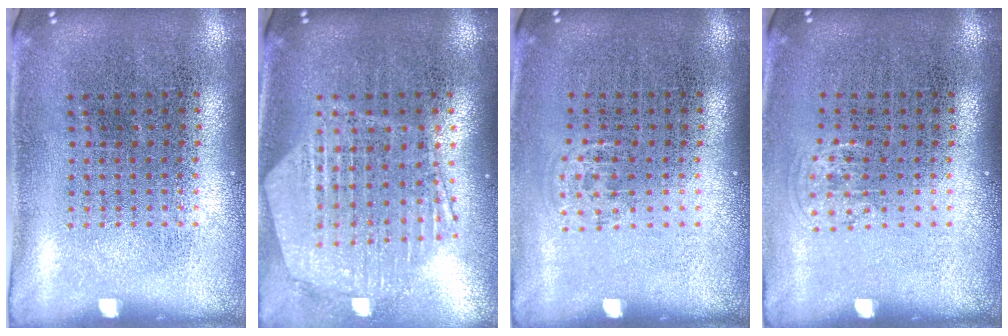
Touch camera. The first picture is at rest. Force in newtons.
{"total": 1.4, "press": 1.4, "slide": 0.3}
{"total": 0.5, "press": 0.5, "slide": 0.3}
{"total": 0.7, "press": 0.5, "slide": 0.4}